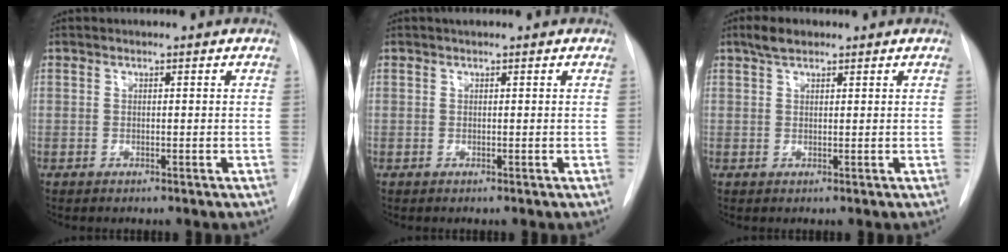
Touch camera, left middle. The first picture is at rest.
{"total": 0.7, "force": [0.5, 0.1, 0.4], "torque": [-0.009, 0.009, 0.009]}
{"total": 2.7, "force": [1.9, 1.2, 1.4], "torque": [-0.029, 0.010, 0.034]}